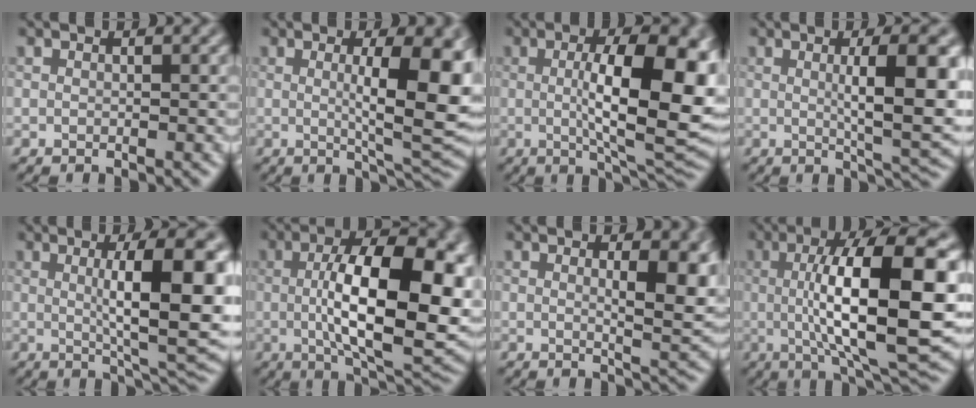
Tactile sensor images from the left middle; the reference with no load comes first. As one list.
[{"total": 9.5, "force": [1.0, 2.1, 9.2], "torque": [-0.124, -0.007, 0.019]}, {"total": 12.5, "force": [0.8, 3.8, 11.9], "torque": [-0.173, -0.001, 0.015]}, {"total": 8.0, "force": [0.7, 1.8, 7.8], "torque": [-0.104, -0.001, 0.013]}, {"total": 10.2, "force": [1.1, 2.3, 9.9], "torque": [-0.130, -0.002, 0.020]}, {"total": 14.2, "force": [0.0, 5.4, 13.1], "torque": [-0.192, 0.000, -0.001]}, {"total": 5.5, "force": [1.0, 1.4, 5.2], "torque": [-0.071, -0.004, 0.020]}, {"total": 13.4, "force": [0.4, 3.5, 12.9], "torque": [-0.191, 0.004, 0.006]}]